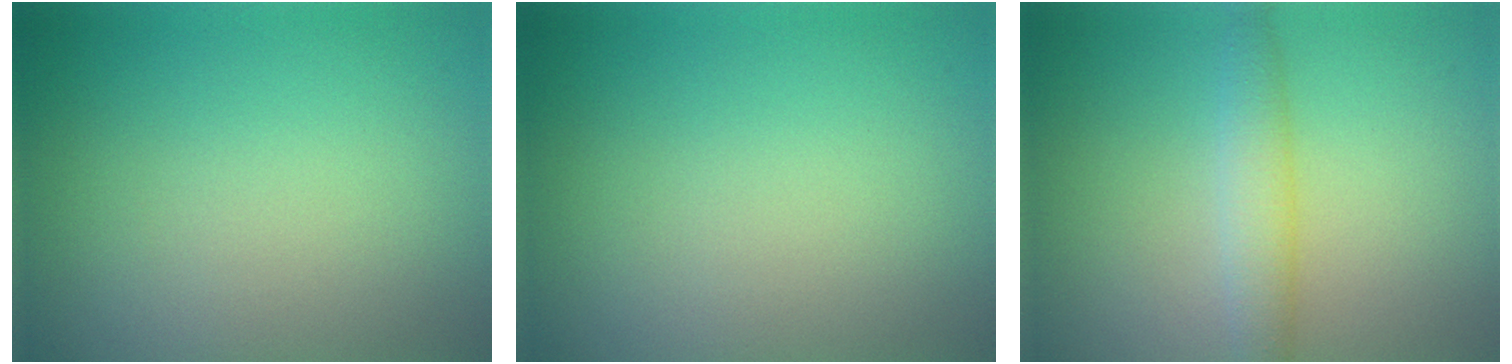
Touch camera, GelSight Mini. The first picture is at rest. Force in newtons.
{"total": 0.0}
{"total": 2.6, "press": 2.6, "slide": 0.1}